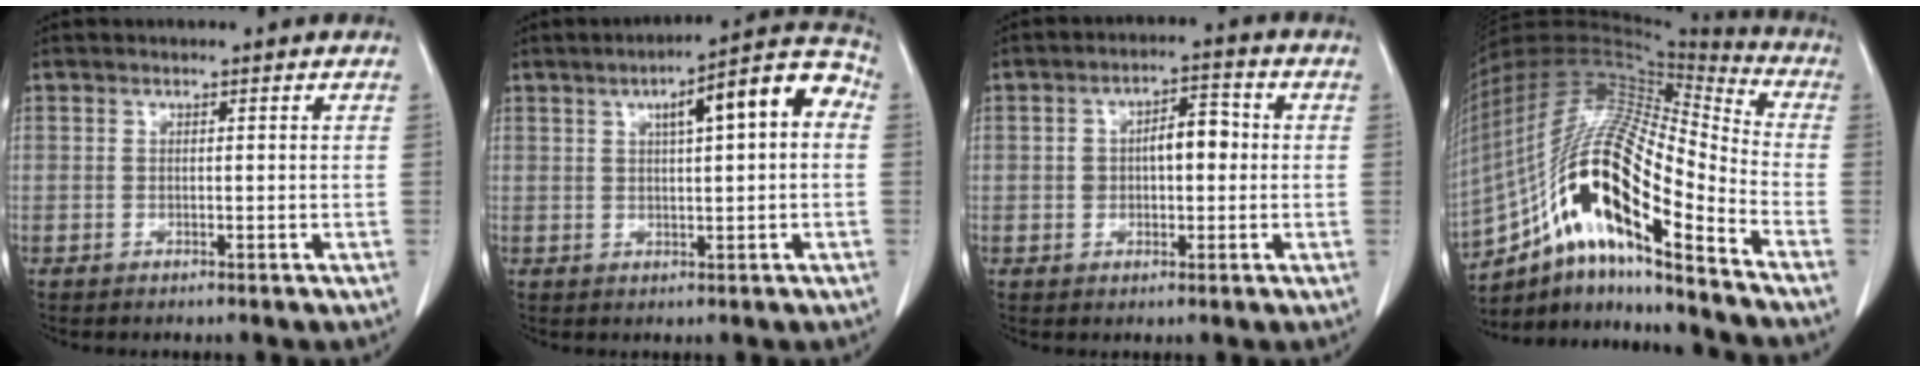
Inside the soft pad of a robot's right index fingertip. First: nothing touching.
{"total": 10.2, "force": [2.4, 2.0, 9.7], "torque": [-0.131, 0.038, 0.029]}
{"total": 5.8, "force": [0.3, 2.9, 5.0], "torque": [-0.083, 0.028, 0.005]}
{"total": 22.2, "force": [-11.6, 3.8, 18.6], "torque": [-0.361, 0.001, -0.205]}